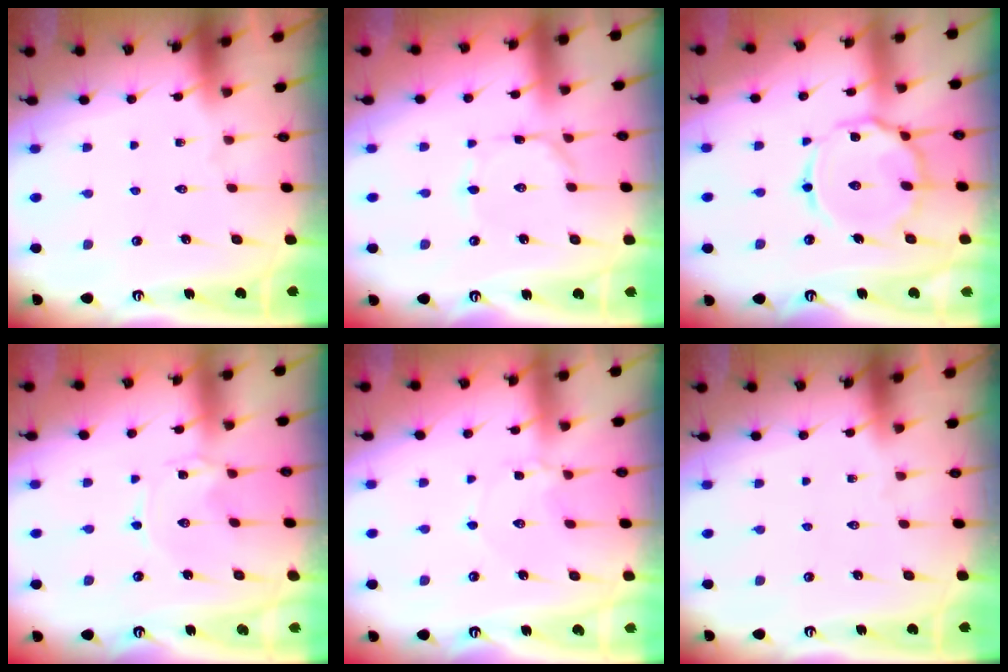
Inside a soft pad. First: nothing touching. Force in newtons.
{"total": 0.9, "press": 0.9, "slide": 0.0}
{"total": 13.6, "press": 13.6, "slide": 1.1}
{"total": 0.0}
{"total": 2.0, "press": 2.0, "slide": 0.3}
{"total": 0.0}